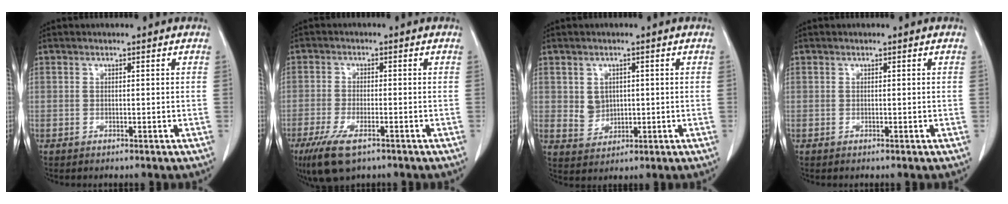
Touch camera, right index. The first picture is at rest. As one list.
[{"total": 7.5, "force": [-4.6, 2.2, 5.5], "torque": [-0.108, -0.018, -0.076]}, {"total": 3.5, "force": [0.6, 3.1, 1.5], "torque": [-0.024, 0.003, 0.016]}, {"total": 0.0}]